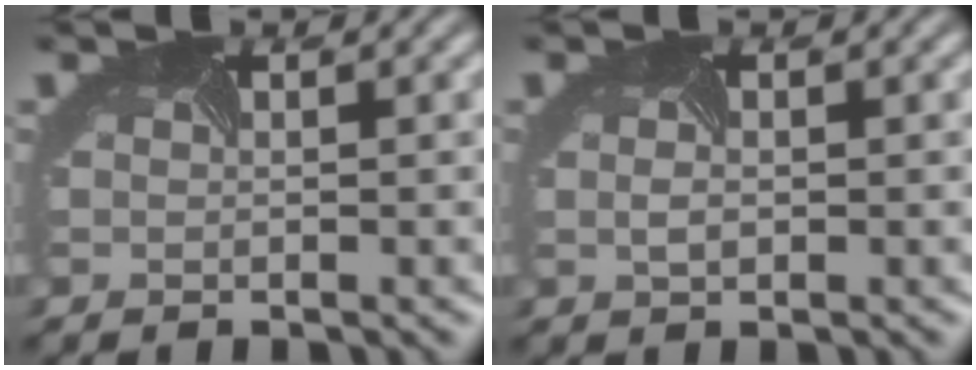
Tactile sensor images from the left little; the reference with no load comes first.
{"total": 1.0, "force": [0.0, 0.8, 0.7], "torque": [-0.025, 0.000, 0.008]}